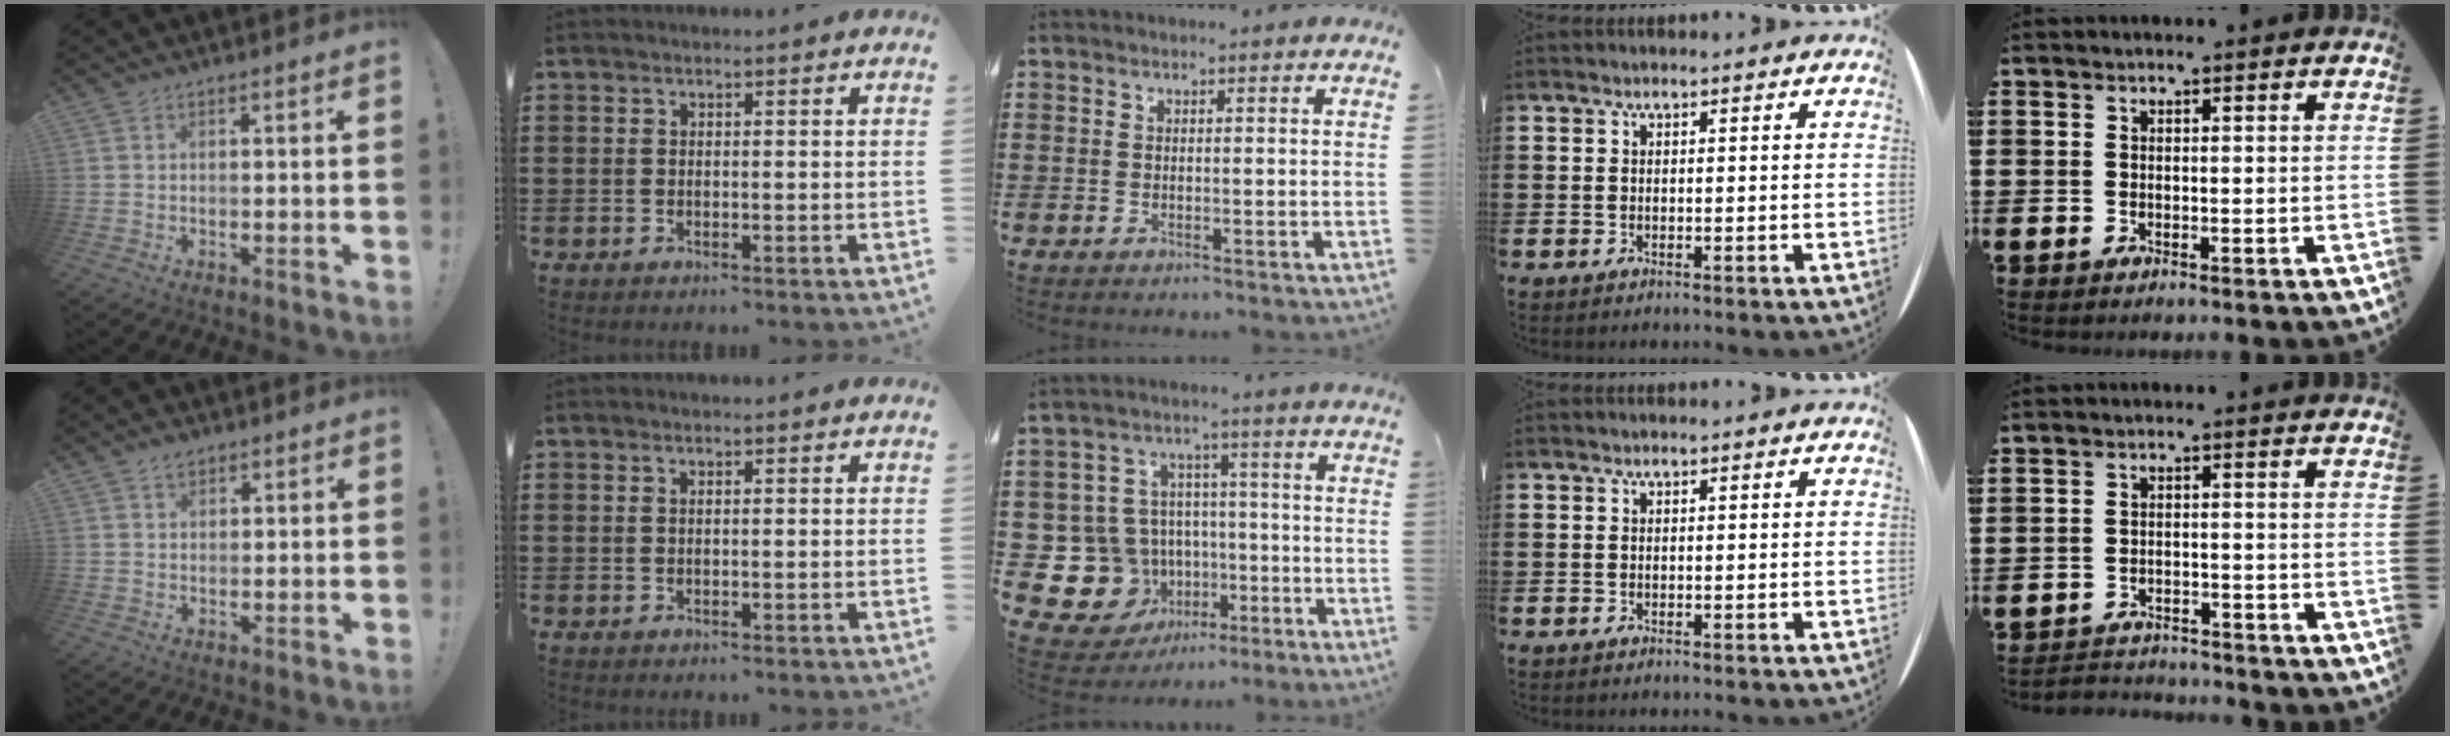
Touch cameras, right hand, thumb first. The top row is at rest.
{"thumb": {"total": 2.7, "force": [1.8, 1.8, 1.1], "torque": [-0.002, -0.009, 0.030]}, "middle": {"total": 11.9, "force": [-3.9, 10.7, 3.5], "torque": [-0.123, 0.004, -0.059]}, "little": {"total": 2.4, "force": [-2.4, 0.2, -0.3], "torque": [-0.003, 0.001, -0.054]}}